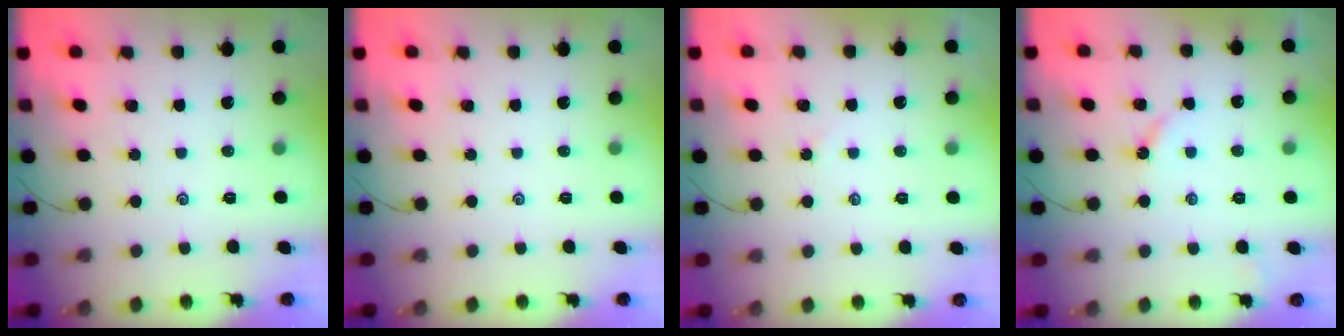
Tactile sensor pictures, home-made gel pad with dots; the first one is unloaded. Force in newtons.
{"total": 0.0}
{"total": 1.8, "press": 1.7, "slide": 0.3}
{"total": 3.0, "press": 3.0, "slide": 0.3}